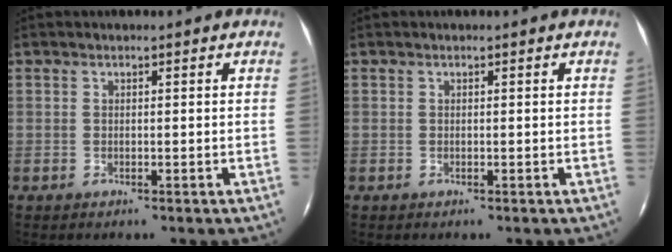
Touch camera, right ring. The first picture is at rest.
{"total": 0.0}